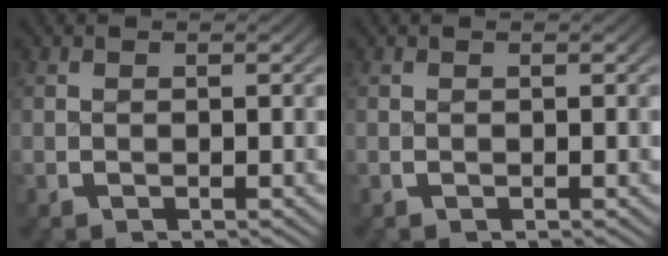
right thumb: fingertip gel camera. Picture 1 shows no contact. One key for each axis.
{"total": 0.0}